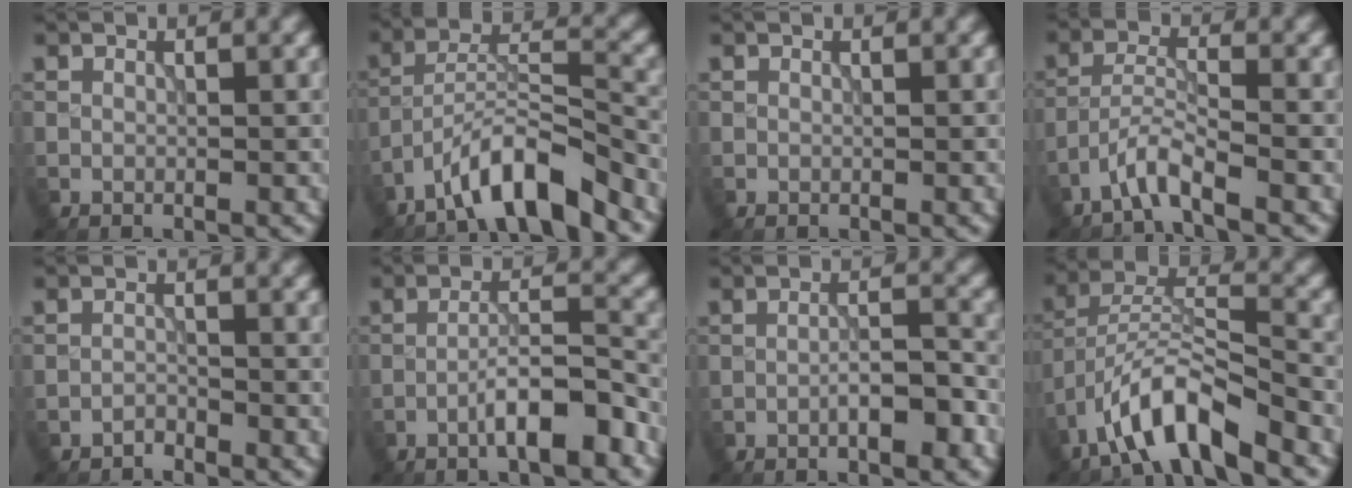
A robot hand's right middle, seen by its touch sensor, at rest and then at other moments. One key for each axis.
{"total": 7.2, "fx": -5.5, "fy": 1.4, "fz": 4.5, "tx": -0.073, "ty": 0.010, "tz": -0.098}
{"total": 0.0}
{"total": 3.1, "fx": -2.4, "fy": 0.2, "fz": 2.0, "tx": -0.037, "ty": 0.009, "tz": -0.056}
{"total": 1.0, "fx": -1.0, "fy": 0.1, "fz": 0.0, "tx": 0.002, "ty": 0.002, "tz": -0.022}
{"total": 5.4, "fx": -2.9, "fy": 1.1, "fz": 4.4, "tx": -0.069, "ty": 0.015, "tz": -0.051}
{"total": 3.5, "fx": -1.5, "fy": 0.8, "fz": 3.0, "tx": -0.047, "ty": 0.009, "tz": -0.026}
{"total": 8.4, "fx": -5.7, "fy": 2.4, "fz": 5.7, "tx": -0.099, "ty": 0.009, "tz": -0.105}